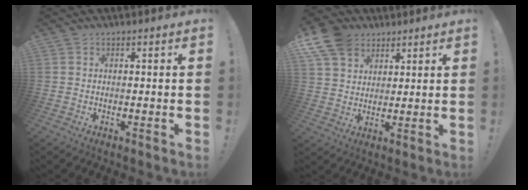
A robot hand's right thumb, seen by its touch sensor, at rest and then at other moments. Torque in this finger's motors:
{"motor_torque": [-0.33, 0.63, 0.02, 0.23, 0.18]}